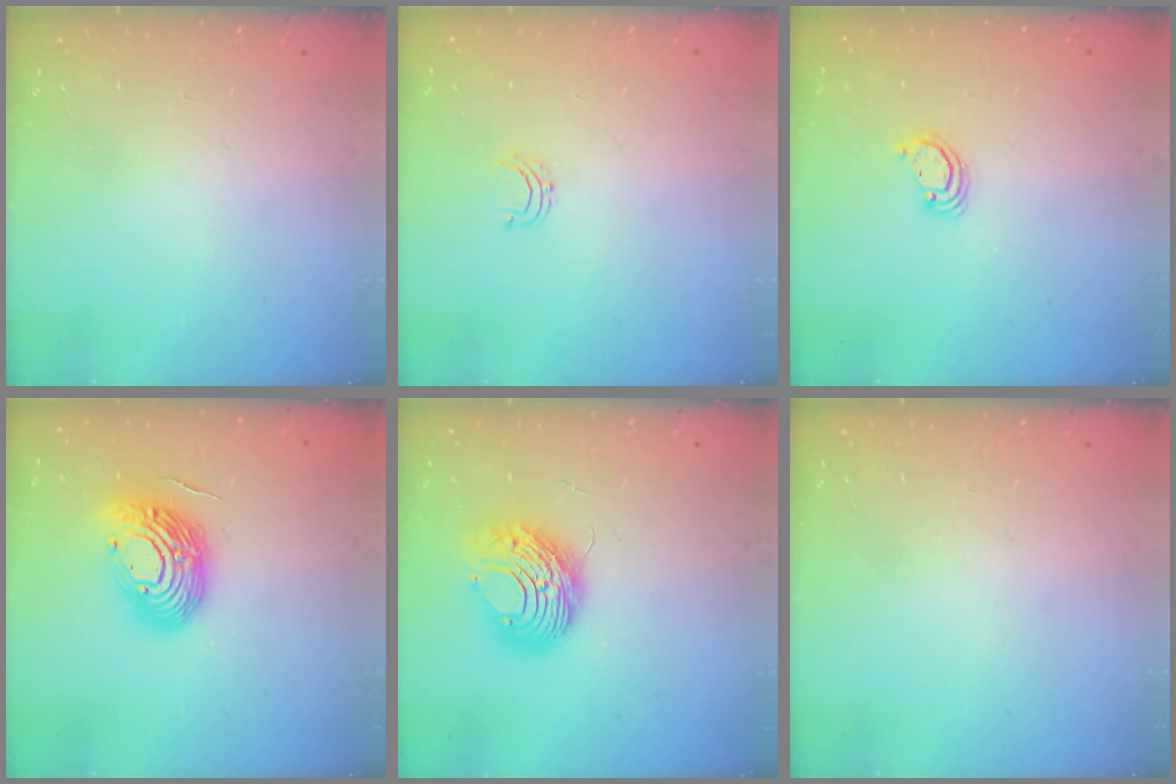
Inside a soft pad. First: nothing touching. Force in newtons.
{"total": 3.6, "press": 3.5, "slide": 0.4}
{"total": 2.5, "press": 2.5, "slide": 0.2}
{"total": 15.7, "press": 15.7, "slide": 1.1}
{"total": 9.7, "press": 9.7, "slide": 1.2}
{"total": 0.0}